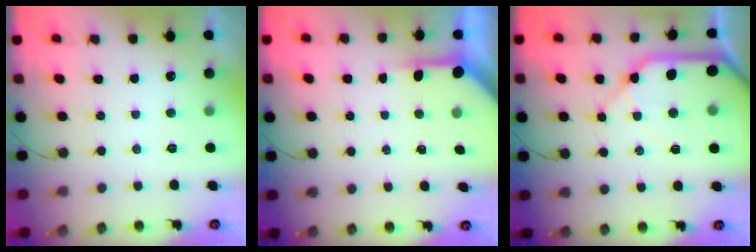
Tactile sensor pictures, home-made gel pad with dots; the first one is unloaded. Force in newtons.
{"total": 3.9, "press": 3.9, "slide": 0.4}
{"total": 15.7, "press": 15.5, "slide": 2.3}